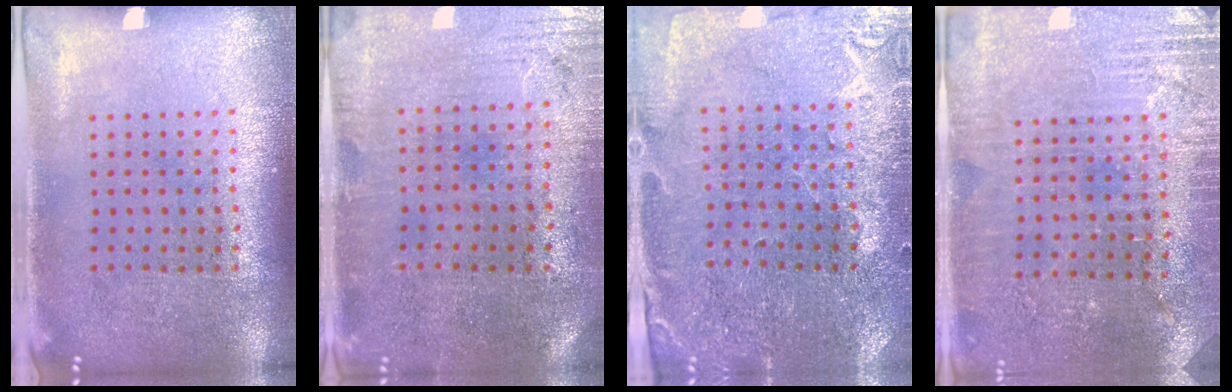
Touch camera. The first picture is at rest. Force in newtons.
{"total": 0.6, "press": 0.4, "slide": 0.5}
{"total": 0.7, "press": 0.7, "slide": 0.3}
{"total": 2.9, "press": 2.9, "slide": 0.4}